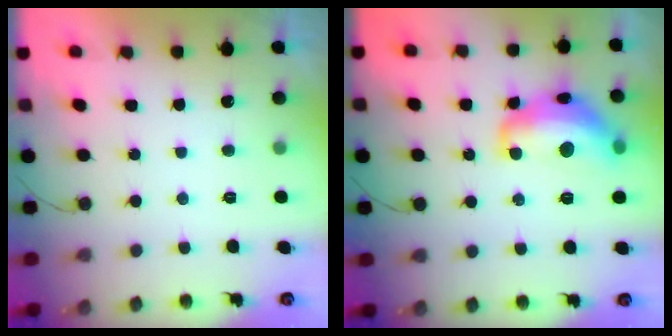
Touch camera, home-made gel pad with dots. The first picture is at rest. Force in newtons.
{"total": 15.0, "press": 14.9, "slide": 1.2}